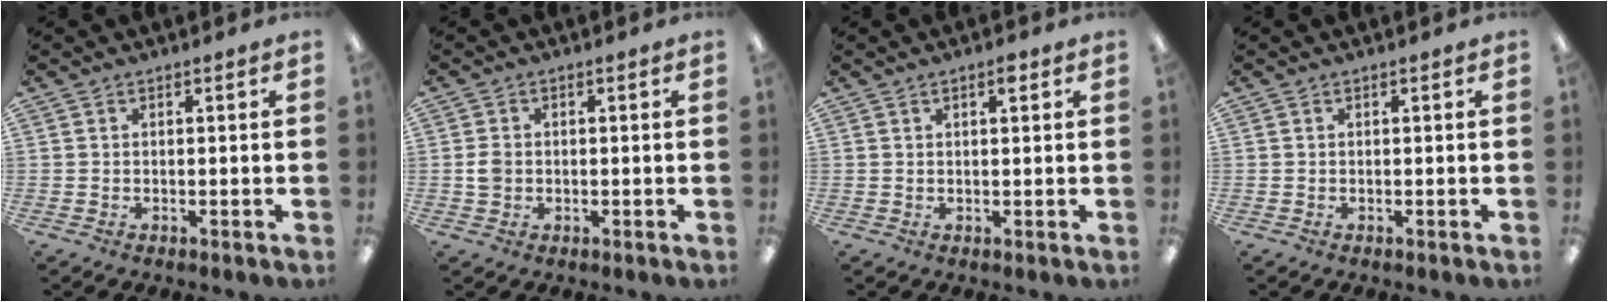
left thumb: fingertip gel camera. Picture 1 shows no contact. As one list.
[{"total": 2.6, "force": [-0.1, 2.1, 1.5], "torque": [-0.019, 0.001, -0.005]}, {"total": 2.2, "force": [1.3, 0.6, 1.6], "torque": [-0.027, 0.001, 0.019]}, {"total": 0.0}]